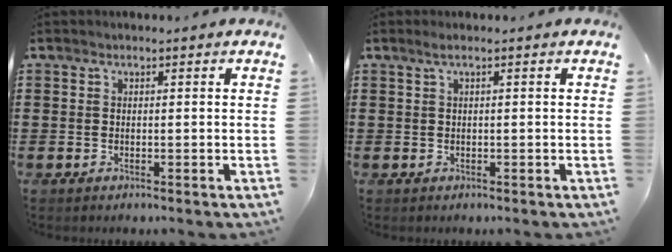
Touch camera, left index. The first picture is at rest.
{"total": 1.0, "force": [0.1, 0.0, 1.0], "torque": [-0.016, -0.005, 0.002]}